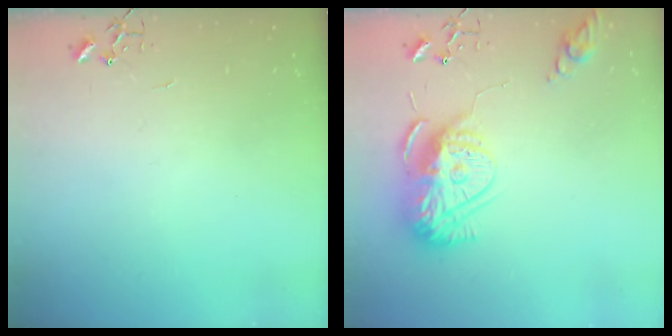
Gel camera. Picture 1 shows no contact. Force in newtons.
{"total": 16.0, "press": 16.0, "slide": 1.5}